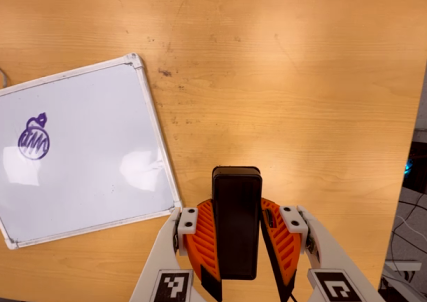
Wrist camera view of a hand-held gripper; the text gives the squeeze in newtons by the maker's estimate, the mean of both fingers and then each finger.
{"total": 8.3, "left": 6.6, "right": 10.0}